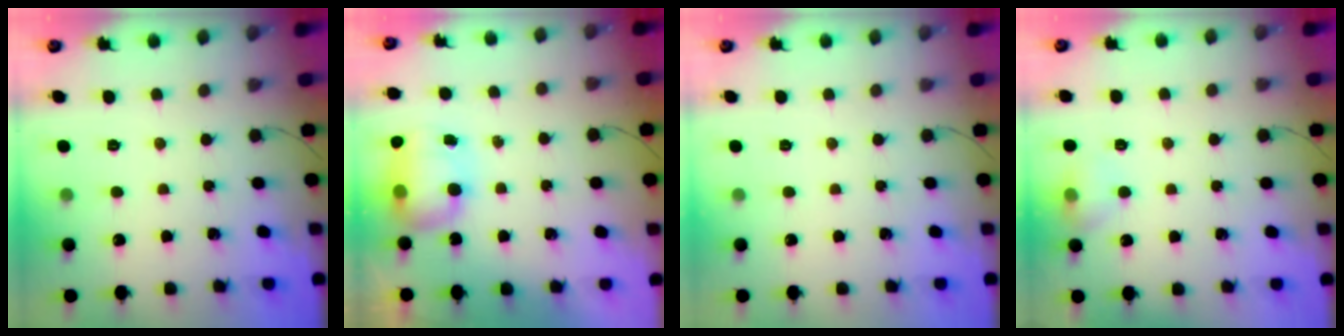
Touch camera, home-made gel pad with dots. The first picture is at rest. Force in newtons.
{"total": 8.7, "press": 8.3, "slide": 2.5}
{"total": 0.0}
{"total": 6.8, "press": 6.7, "slide": 1.2}